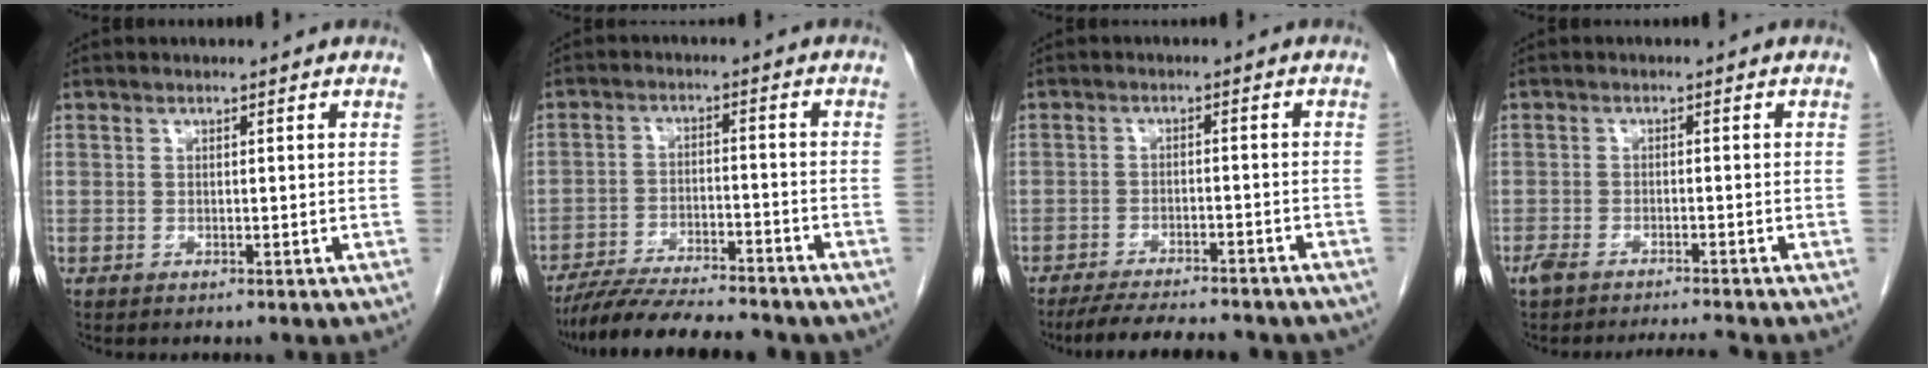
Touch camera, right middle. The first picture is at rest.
{"total": 14.8, "force": [-13.0, 2.3, 6.8], "torque": [-0.114, -0.011, -0.199]}
{"total": 13.7, "force": [-12.0, 2.7, 6.0], "torque": [-0.092, -0.009, -0.161]}
{"total": 5.6, "force": [-5.1, 0.2, 2.3], "torque": [-0.040, -0.005, -0.082]}